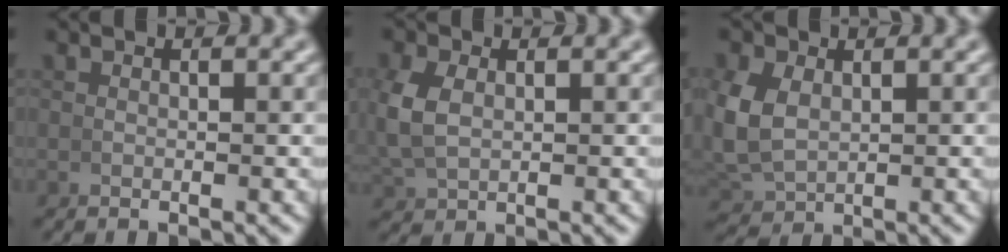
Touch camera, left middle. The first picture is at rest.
{"total": 3.2, "force": [0.5, 2.4, 2.0], "torque": [-0.065, -0.008, 0.023]}
{"total": 4.4, "force": [0.4, 3.7, 2.5], "torque": [-0.083, -0.019, 0.027]}